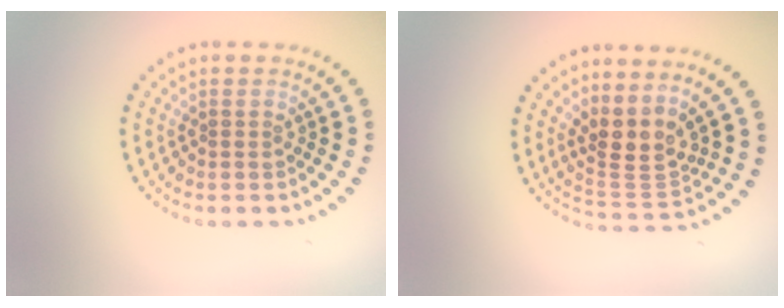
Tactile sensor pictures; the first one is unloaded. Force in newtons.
{"total": 3.6, "press": 2.7, "slide": 2.4}